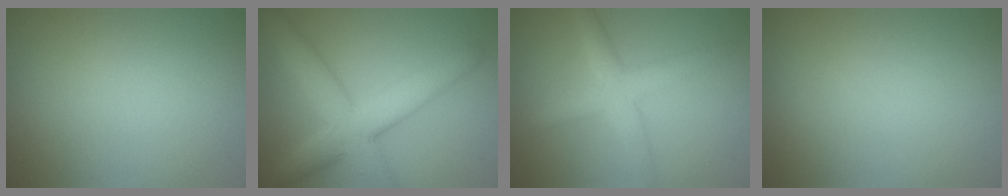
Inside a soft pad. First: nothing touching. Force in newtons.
{"total": 7.0, "press": 7.0, "slide": 0.1}
{"total": 3.7, "press": 3.7, "slide": 0.1}
{"total": 0.0}